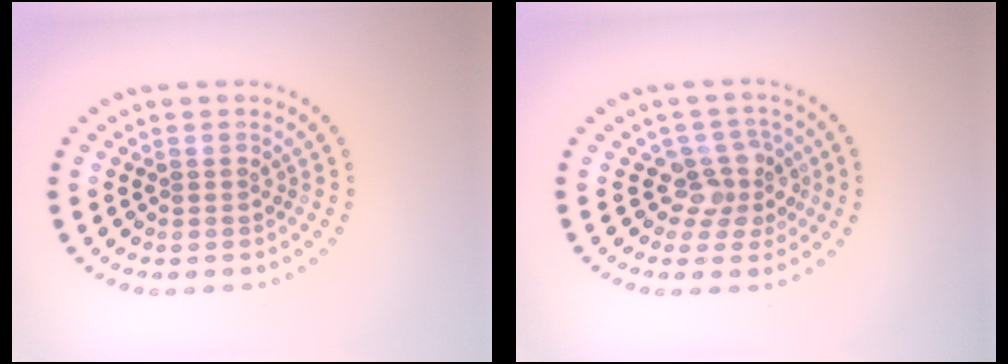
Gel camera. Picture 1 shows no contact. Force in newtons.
{"total": 3.2, "press": 2.7, "slide": 1.8}